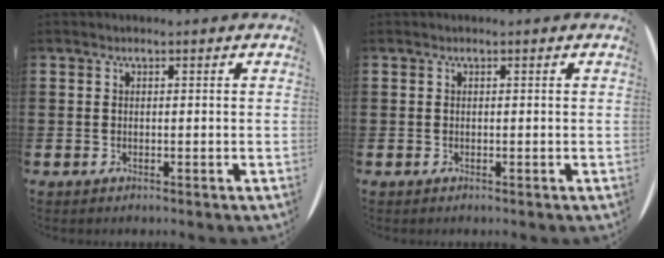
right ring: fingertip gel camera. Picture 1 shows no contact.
{"total": 0.0}